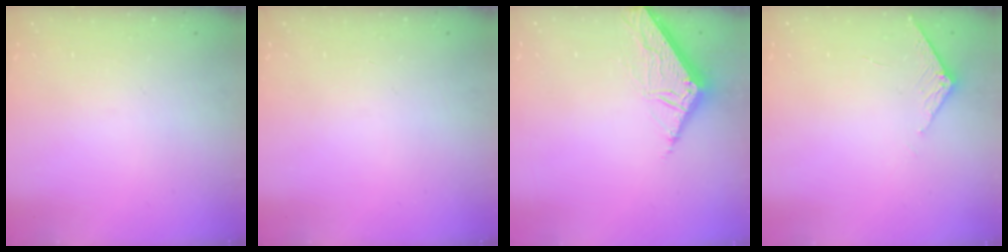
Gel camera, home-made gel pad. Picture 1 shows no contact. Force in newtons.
{"total": 0.0}
{"total": 7.9, "press": 7.8, "slide": 0.4}
{"total": 2.7, "press": 2.7, "slide": 0.3}